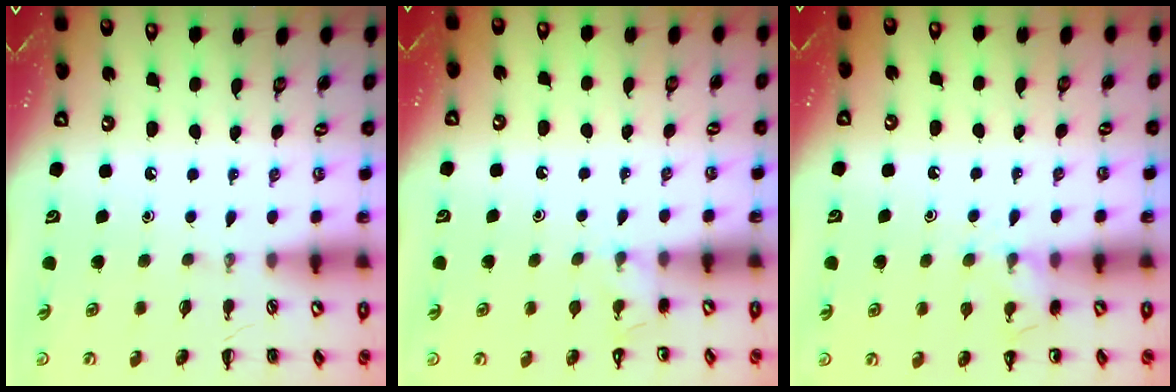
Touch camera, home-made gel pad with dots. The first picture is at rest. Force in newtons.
{"total": 3.7, "press": 3.4, "slide": 1.4}
{"total": 7.4, "press": 7.0, "slide": 2.3}